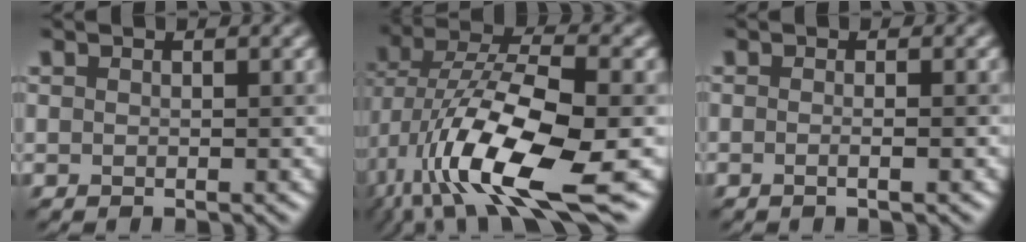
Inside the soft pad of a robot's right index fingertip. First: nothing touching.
{"total": 14.0, "force": [-4.5, 5.8, 11.9], "torque": [-0.222, -0.016, -0.085]}
{"total": 2.6, "force": [0.4, 1.4, 2.1], "torque": [0.008, -0.003, -0.021]}